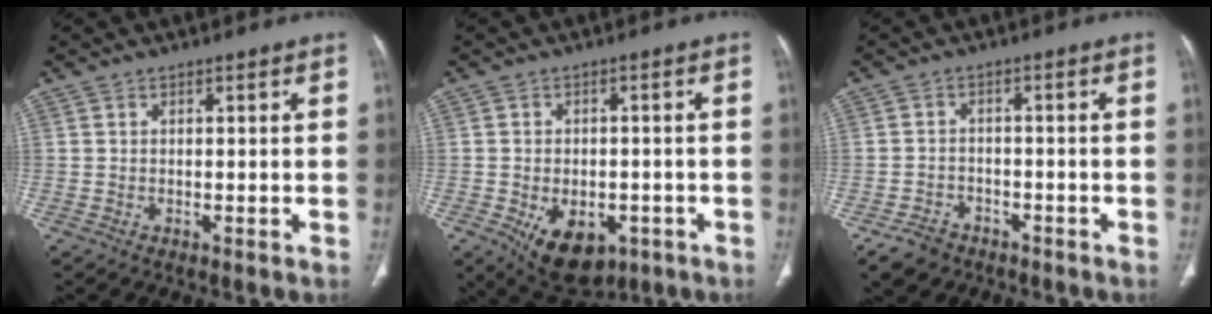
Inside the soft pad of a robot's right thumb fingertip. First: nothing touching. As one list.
[{"total": 11.4, "force": [-4.9, 7.2, 7.3], "torque": [-0.092, 0.008, -0.056]}, {"total": 5.5, "force": [-3.8, 3.7, 1.5], "torque": [-0.025, 0.019, -0.061]}]